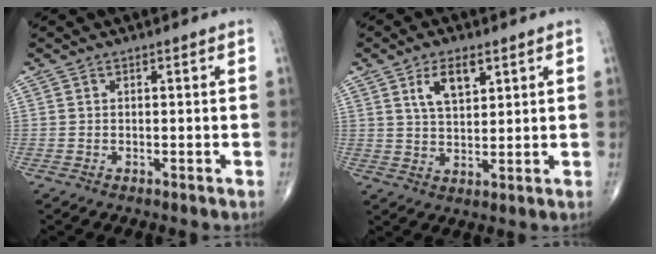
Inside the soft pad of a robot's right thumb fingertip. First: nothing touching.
{"total": 6.6, "force": [3.2, 3.2, 4.9], "torque": [-0.075, -0.016, 0.060]}